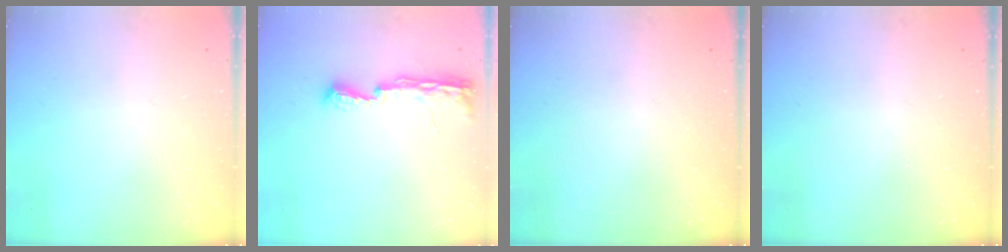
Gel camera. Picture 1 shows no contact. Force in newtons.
{"total": 8.0, "press": 8.0, "slide": 0.8}
{"total": 0.0}
{"total": 0.0}